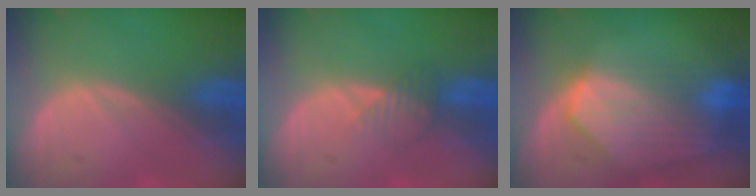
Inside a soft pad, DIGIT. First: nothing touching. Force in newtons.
{"total": 2.4, "press": 2.4, "slide": 0.1}
{"total": 9.2, "press": 8.0, "slide": 4.5}